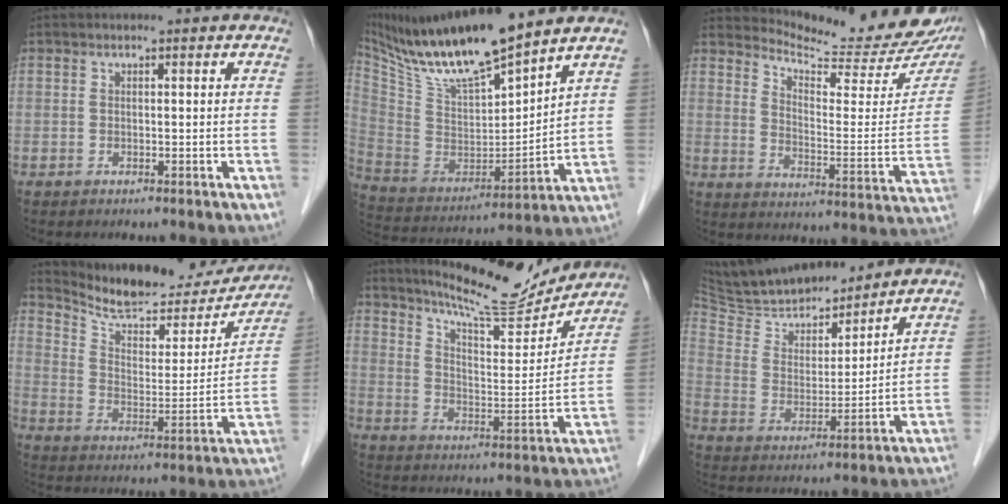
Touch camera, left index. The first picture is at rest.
{"total": 17.6, "force": [14.7, 1.6, 9.6], "torque": [-0.188, -0.008, 0.279]}
{"total": 19.9, "force": [18.7, 2.5, 6.5], "torque": [-0.094, -0.081, 0.234]}
{"total": 20.1, "force": [18.8, 5.1, 5.1], "torque": [-0.075, -0.024, 0.266]}
{"total": 16.5, "force": [15.5, 2.0, 5.2], "torque": [-0.087, -0.023, 0.226]}
{"total": 16.6, "force": [15.3, 3.4, 5.5], "torque": [-0.100, 0.006, 0.270]}